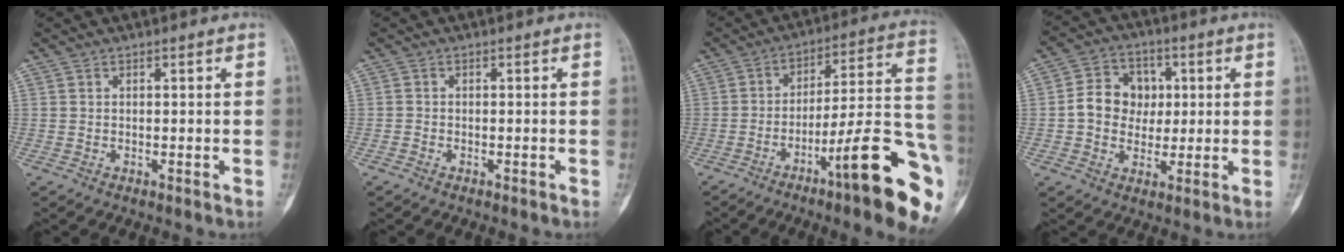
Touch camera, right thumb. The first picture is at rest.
{"total": 0.6, "force": [-0.5, 0.3, 0.1], "torque": [-0.004, 0.000, -0.013]}
{"total": 20.8, "force": [-9.5, 3.0, 18.3], "torque": [-0.221, 0.057, -0.140]}
{"total": 9.7, "force": [0.6, 8.2, 5.0], "torque": [-0.046, 0.014, 0.003]}